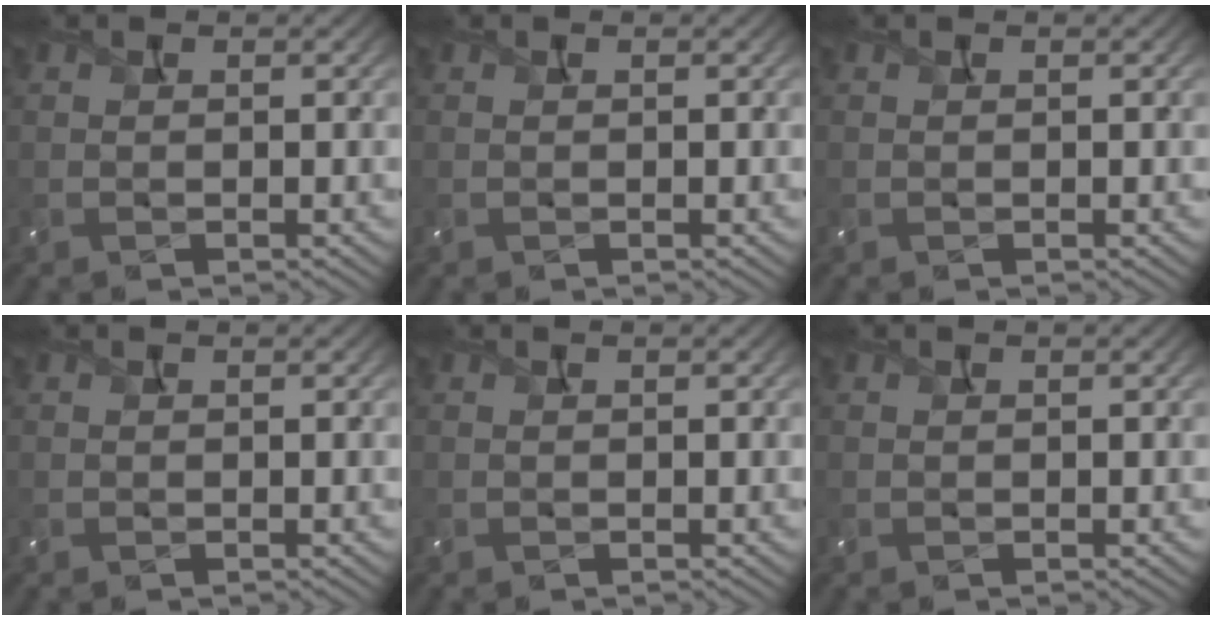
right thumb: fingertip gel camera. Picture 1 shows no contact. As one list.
[{"total": 0.0}, {"total": 0.0}, {"total": 0.0}, {"total": 0.0}, {"total": 0.0}]